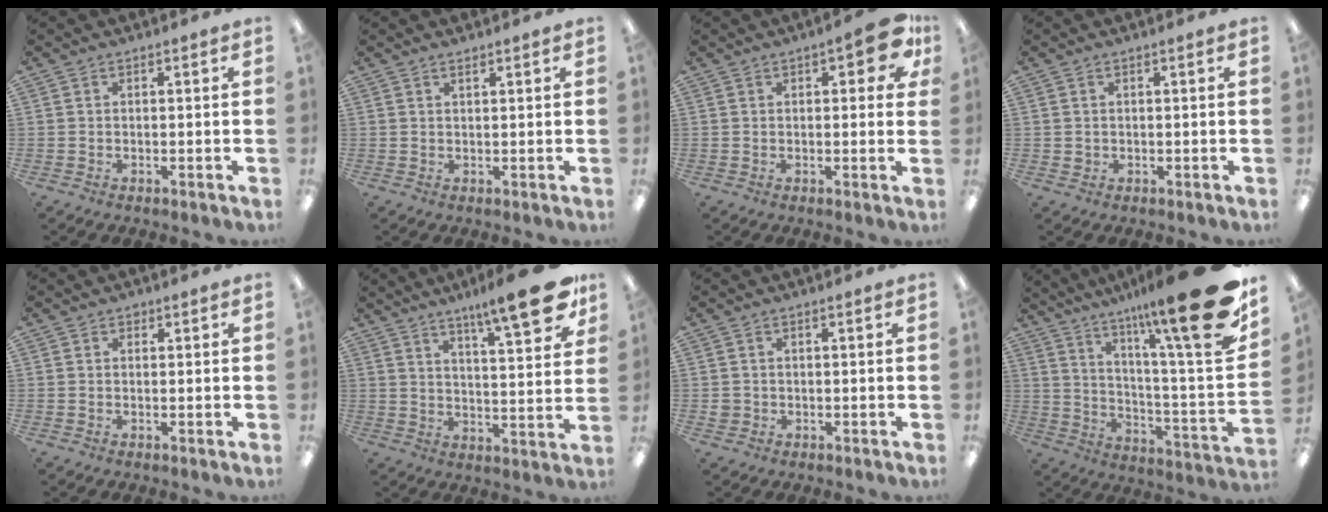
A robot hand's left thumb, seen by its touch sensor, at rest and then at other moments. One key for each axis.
{"total": 1.4, "fx": 1.2, "fy": 0.2, "fz": 0.8, "tx": -0.018, "ty": 0.000, "tz": 0.021}
{"total": 8.2, "fx": 3.4, "fy": 3.0, "fz": 6.9, "tx": -0.084, "ty": -0.006, "tz": 0.051}
{"total": 0.9, "fx": 0.6, "fy": 0.6, "fz": 0.5, "tx": -0.010, "ty": 0.003, "tz": 0.009}
{"total": 0.8, "fx": 0.6, "fy": 0.4, "fz": 0.4, "tx": -0.002, "ty": -0.001, "tz": 0.008}
{"total": 16.0, "fx": 11.0, "fy": 3.2, "fz": 11.2, "tx": -0.160, "ty": -0.066, "tz": 0.170}
{"total": 1.6, "fx": 0.2, "fy": 1.4, "fz": 0.7, "tx": -0.016, "ty": 0.004, "tz": 0.001}
{"total": 24.9, "fx": 15.5, "fy": 3.5, "fz": 19.1, "tx": -0.282, "ty": -0.112, "tz": 0.247}